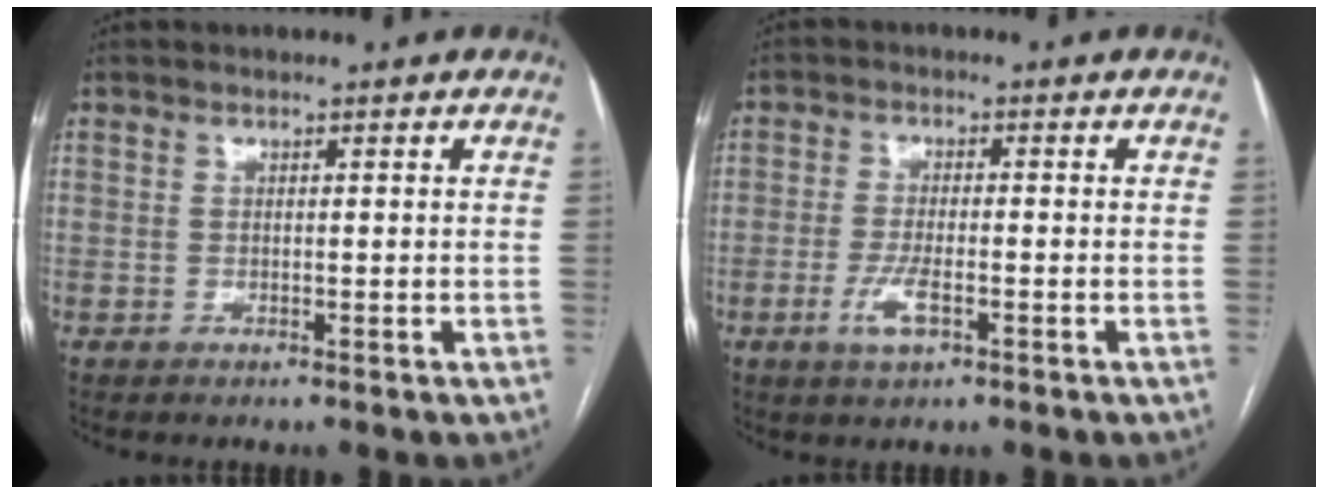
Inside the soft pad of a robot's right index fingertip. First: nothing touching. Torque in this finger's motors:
{"motor_torque": [0.03, -0.02, -0.25, -0.09]}